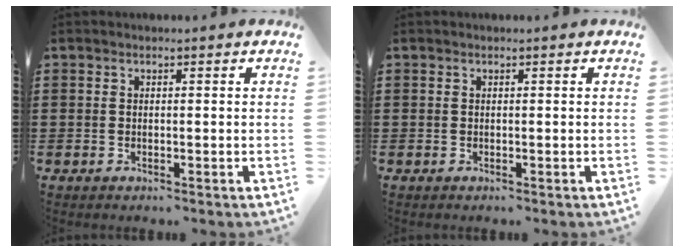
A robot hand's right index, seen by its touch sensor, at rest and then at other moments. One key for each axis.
{"total": 0.0}